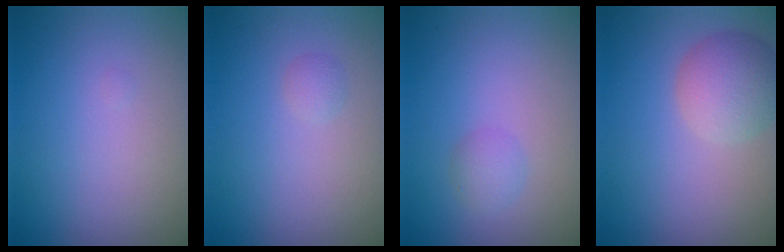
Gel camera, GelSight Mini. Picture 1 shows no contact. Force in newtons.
{"total": 0.7, "press": 0.7, "slide": 0.0}
{"total": 1.3, "press": 1.3, "slide": 0.1}
{"total": 4.1, "press": 4.1, "slide": 0.3}